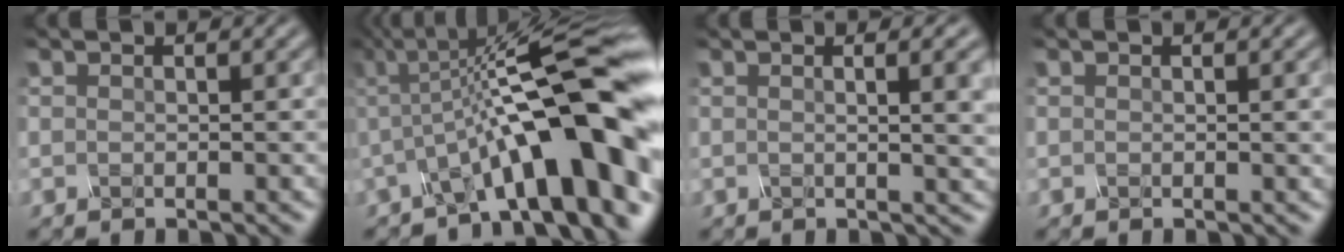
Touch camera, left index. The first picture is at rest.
{"total": 13.5, "force": [-2.7, 3.8, 12.7], "torque": [-0.169, 0.024, -0.050]}
{"total": 6.6, "force": [1.0, 2.7, 5.9], "torque": [-0.032, 0.027, -0.003]}
{"total": 1.3, "force": [0.1, 0.4, 1.2], "torque": [-0.011, 0.002, -0.002]}